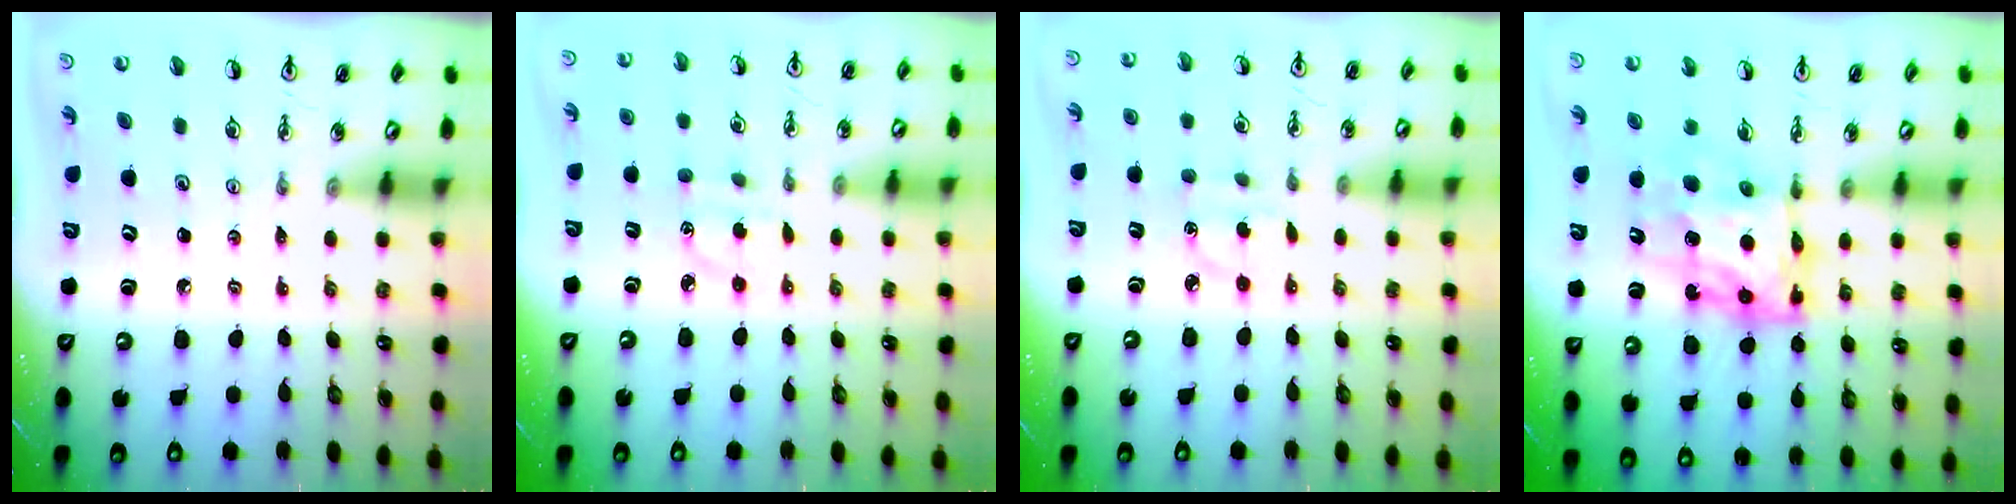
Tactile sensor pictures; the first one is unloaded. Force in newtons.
{"total": 3.3, "press": 3.2, "slide": 0.7}
{"total": 3.2, "press": 3.1, "slide": 0.6}
{"total": 10.0, "press": 9.9, "slide": 1.0}